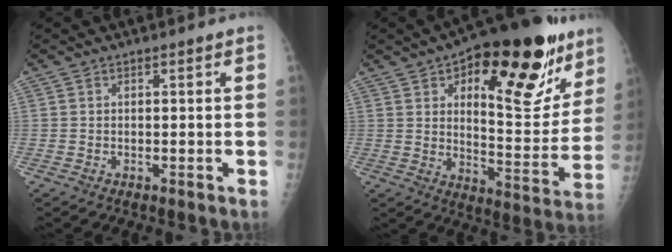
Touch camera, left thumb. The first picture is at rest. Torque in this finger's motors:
{"motor_torque": [0.48, 0.95, 1.67, -1.10, 0.23]}